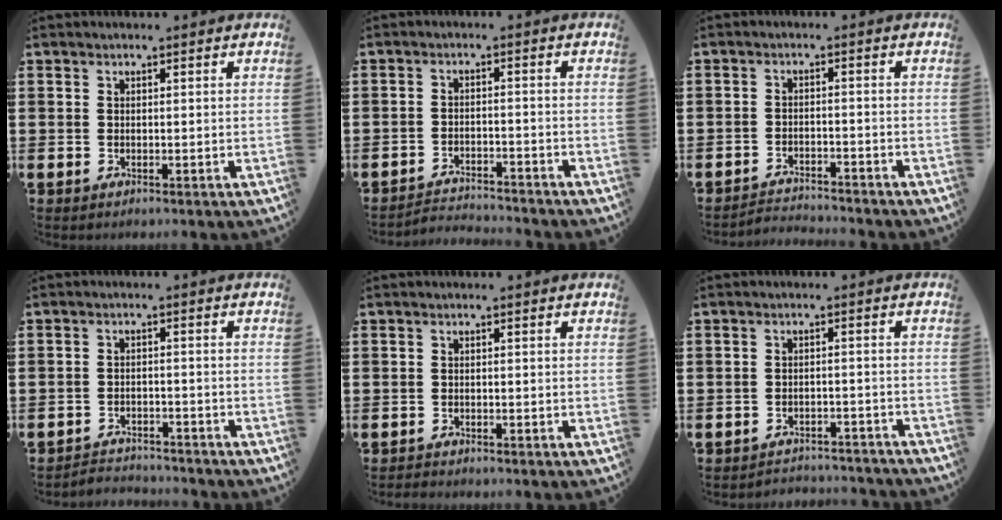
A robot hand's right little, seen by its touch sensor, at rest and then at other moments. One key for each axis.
{"total": 2.7, "fx": -2.7, "fy": 0.0, "fz": -0.1, "tx": -0.005, "ty": 0.002, "tz": -0.058}
{"total": 2.4, "fx": -2.4, "fy": 0.0, "fz": -0.2, "tx": -0.004, "ty": 0.003, "tz": -0.053}
{"total": 2.5, "fx": -2.5, "fy": 0.2, "fz": -0.3, "tx": -0.003, "ty": 0.002, "tz": -0.056}
{"total": 0.7, "fx": -0.7, "fy": 0.1, "fz": -0.1, "tx": -0.001, "ty": -0.001, "tz": -0.015}
{"total": 2.3, "fx": -2.3, "fy": 0.0, "fz": -0.2, "tx": -0.003, "ty": 0.004, "tz": -0.052}